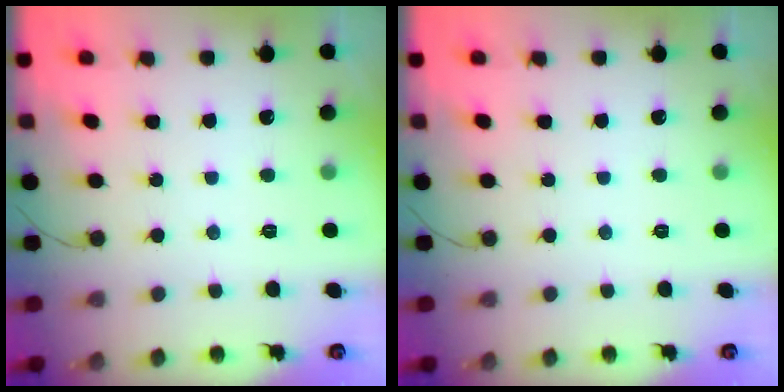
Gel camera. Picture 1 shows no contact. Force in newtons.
{"total": 0.0}